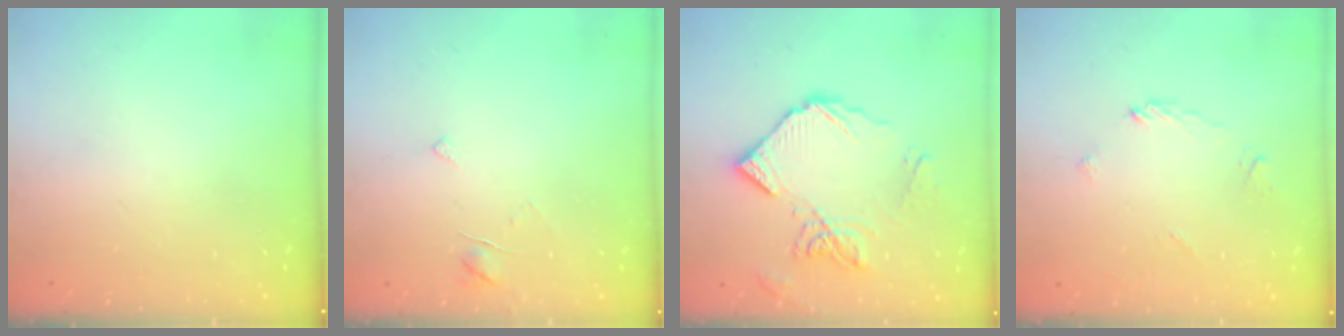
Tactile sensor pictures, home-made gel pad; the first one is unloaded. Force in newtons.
{"total": 3.4, "press": 3.4, "slide": 0.3}
{"total": 11.6, "press": 11.5, "slide": 1.3}
{"total": 2.7, "press": 2.7, "slide": 0.2}